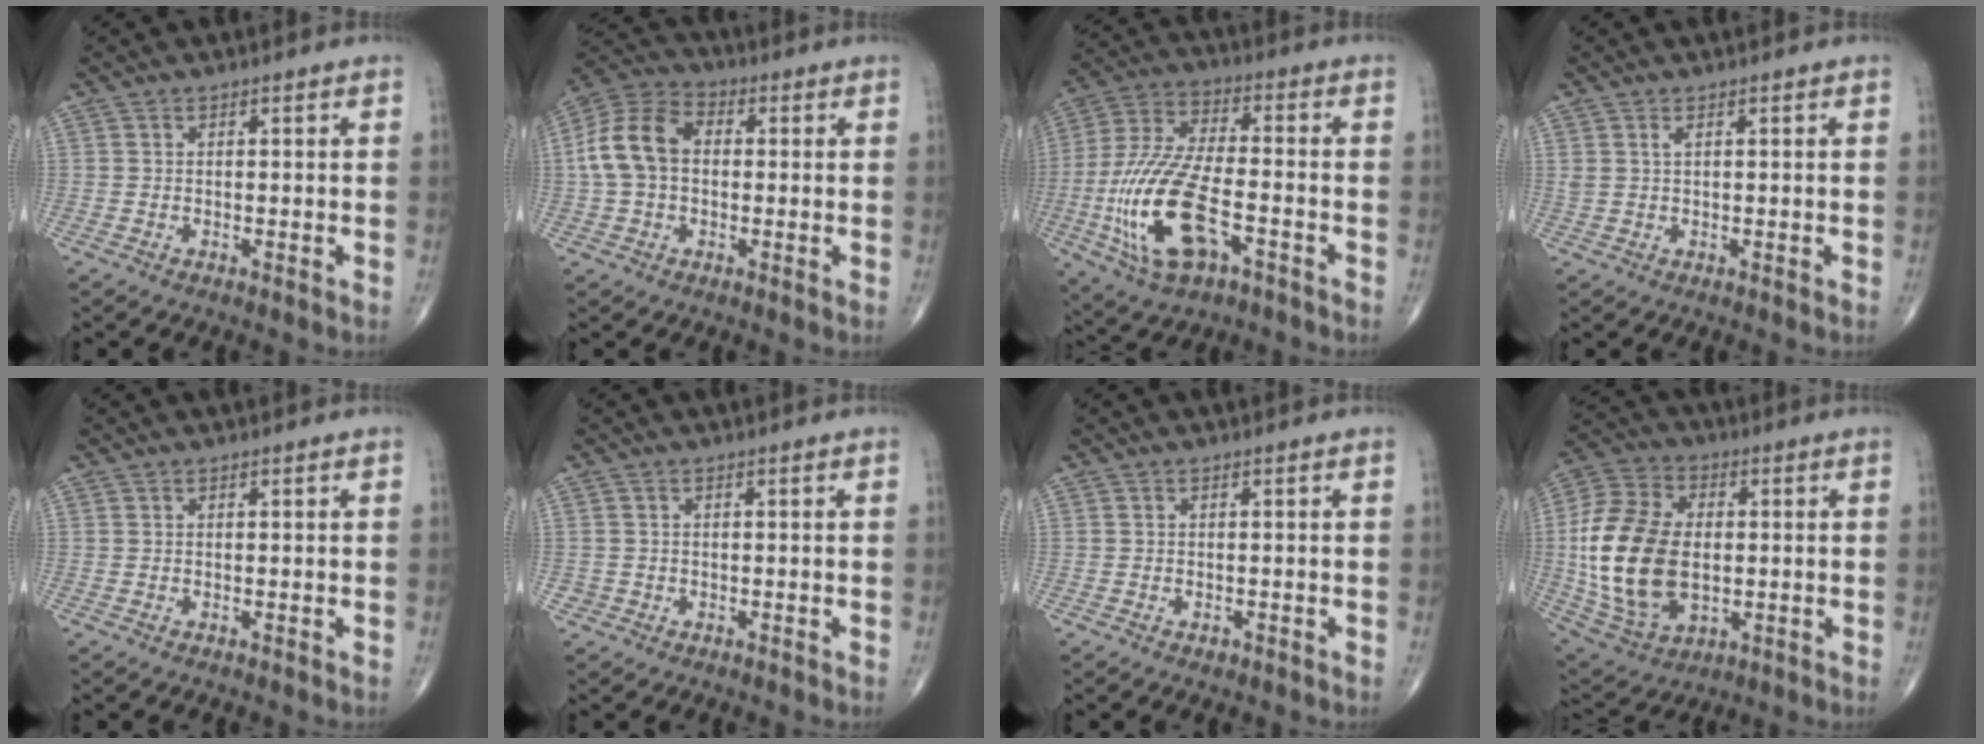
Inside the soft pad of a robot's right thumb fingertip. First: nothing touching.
{"total": 11.7, "force": [0.5, 8.2, 8.3], "torque": [-0.165, 0.035, 0.000]}
{"total": 19.4, "force": [-6.2, 8.6, 16.2], "torque": [-0.345, 0.022, -0.107]}
{"total": 1.4, "force": [0.7, 0.5, 1.0], "torque": [-0.025, 0.005, 0.020]}
{"total": 0.0}
{"total": 1.2, "force": [-0.4, 1.1, 0.1], "torque": [0.004, 0.005, -0.008]}
{"total": 0.8, "force": [-0.5, 0.5, 0.4], "torque": [-0.005, 0.000, -0.006]}
{"total": 21.7, "force": [-0.8, 13.8, 16.7], "torque": [-0.333, -0.003, -0.004]}